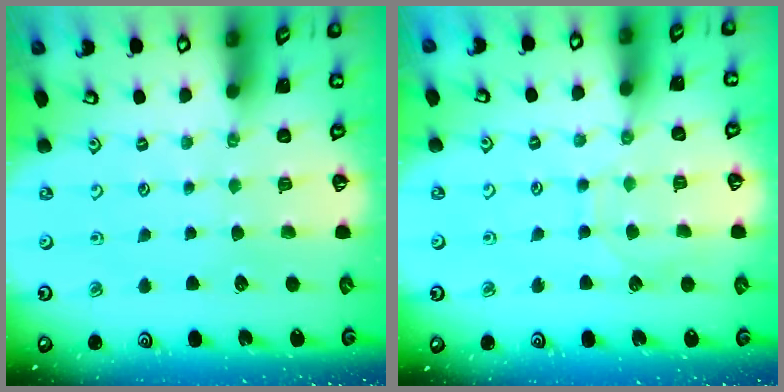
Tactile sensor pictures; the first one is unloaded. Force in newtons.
{"total": 5.6, "press": 5.6, "slide": 0.5}